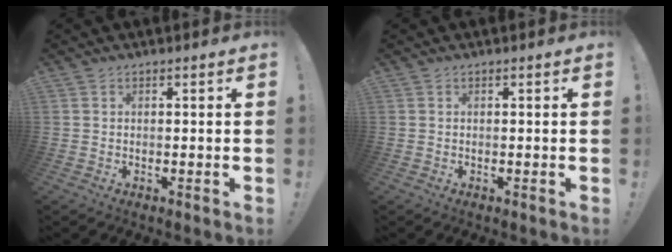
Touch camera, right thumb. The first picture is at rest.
{"total": 0.0}